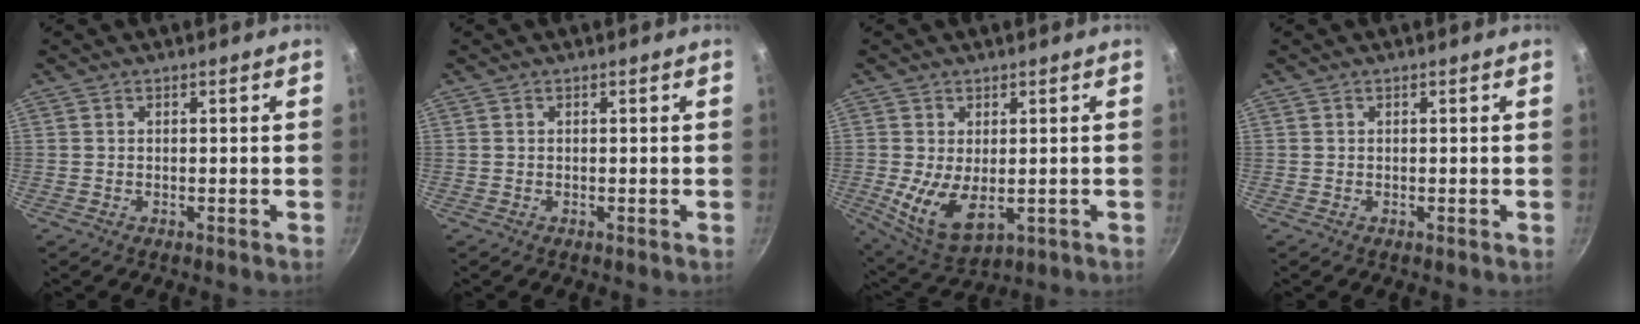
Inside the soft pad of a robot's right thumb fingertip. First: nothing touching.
{"total": 0.0}
{"total": 9.4, "force": [-0.7, 5.2, 7.8], "torque": [-0.138, -0.023, 0.003]}
{"total": 0.0}